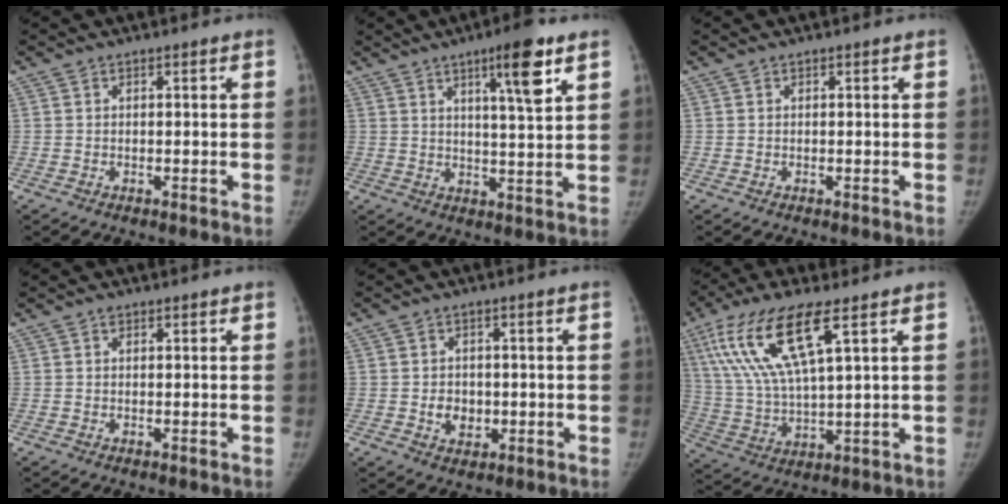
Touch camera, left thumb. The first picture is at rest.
{"total": 9.4, "force": [5.1, 1.1, 7.9], "torque": [-0.114, -0.027, 0.077]}
{"total": 0.0}
{"total": 0.6, "force": [0.3, 0.5, 0.2], "torque": [0.004, -0.001, 0.003]}
{"total": 4.4, "force": [-0.7, 3.7, 2.3], "torque": [-0.014, 0.004, -0.005]}
{"total": 16.4, "force": [7.3, 4.4, 14.0], "torque": [-0.302, -0.016, 0.146]}